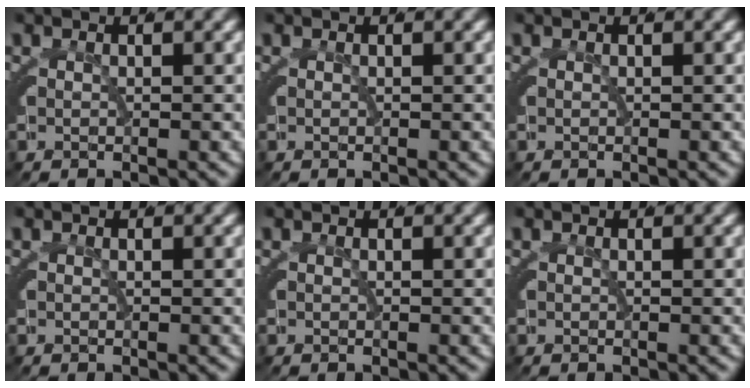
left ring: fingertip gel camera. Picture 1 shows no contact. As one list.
[{"total": 0.0}, {"total": 0.0}, {"total": 0.0}, {"total": 0.0}, {"total": 0.0}]